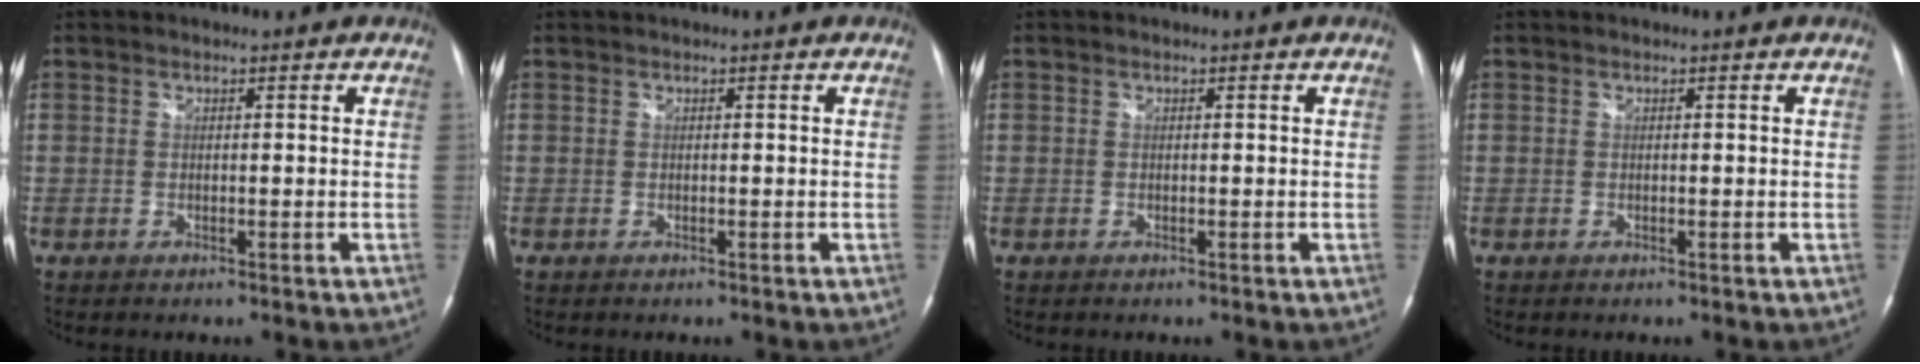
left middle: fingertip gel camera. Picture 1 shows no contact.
{"total": 0.0}
{"total": 0.0}
{"total": 0.0}